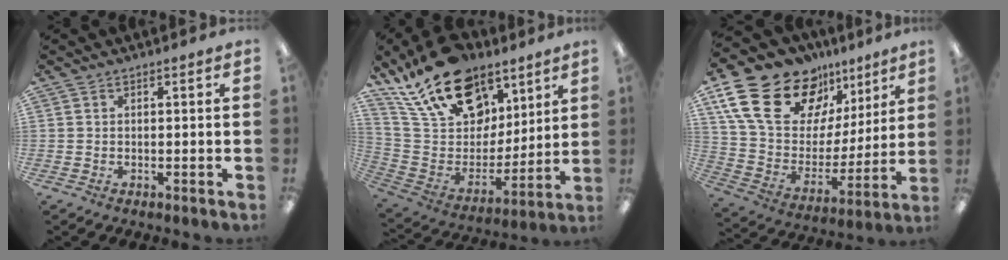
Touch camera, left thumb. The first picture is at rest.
{"total": 22.0, "force": [14.9, 12.3, 10.5], "torque": [-0.202, -0.081, 0.277]}
{"total": 23.2, "force": [13.9, 14.0, 12.4], "torque": [-0.217, -0.075, 0.260]}